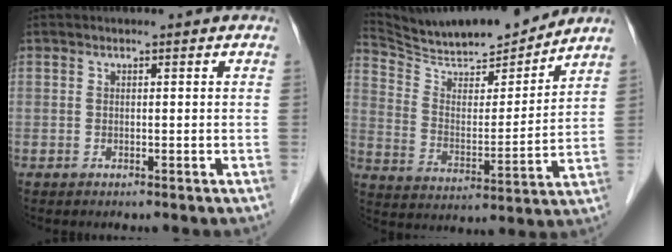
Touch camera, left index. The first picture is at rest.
{"total": 16.0, "force": [15.0, 1.2, 5.3], "torque": [-0.100, -0.016, 0.250]}